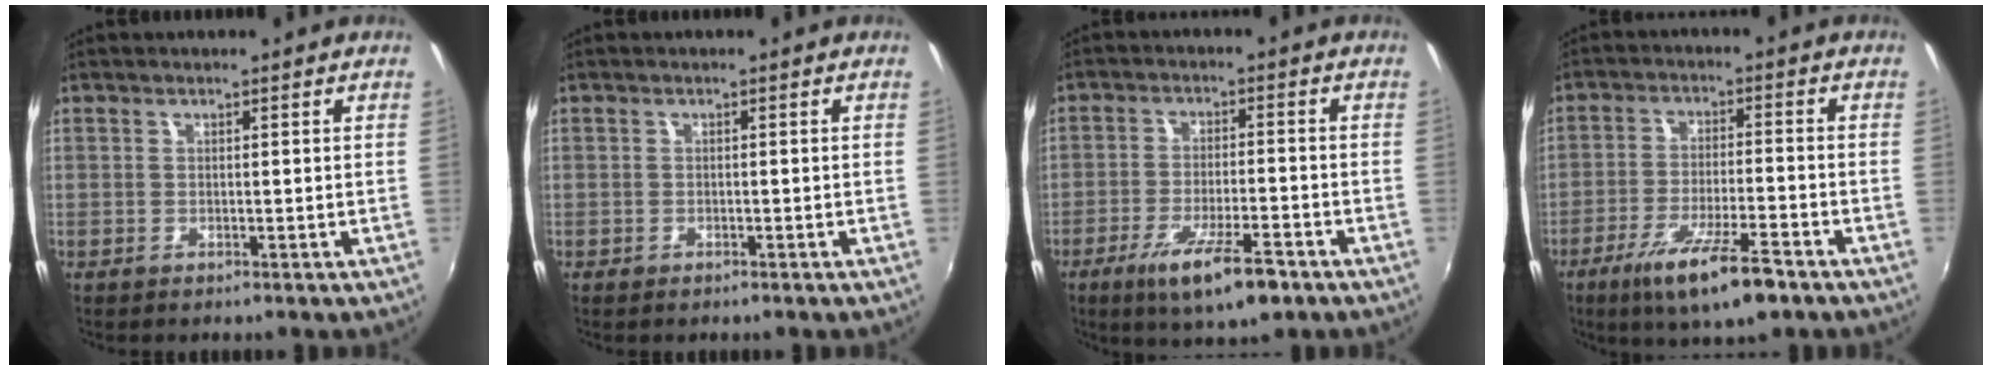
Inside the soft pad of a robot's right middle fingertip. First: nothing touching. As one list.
[{"total": 0.8, "force": [-0.7, 0.3, 0.4], "torque": [-0.010, -0.002, -0.013]}, {"total": 11.1, "force": [-6.8, 2.2, 8.4], "torque": [-0.170, -0.028, -0.114]}, {"total": 11.9, "force": [-7.6, 2.1, 8.9], "torque": [-0.182, -0.028, -0.133]}]